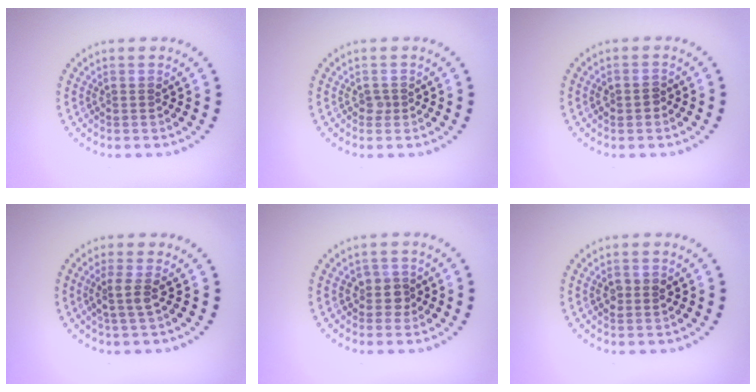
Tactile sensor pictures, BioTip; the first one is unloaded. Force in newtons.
{"total": 0.6, "press": 0.5, "slide": 0.4}
{"total": 1.2, "press": 1.2, "slide": 0.1}
{"total": 2.0, "press": 1.5, "slide": 1.2}
{"total": 1.9, "press": 1.6, "slide": 1.1}
{"total": 1.5, "press": 1.5, "slide": 0.2}